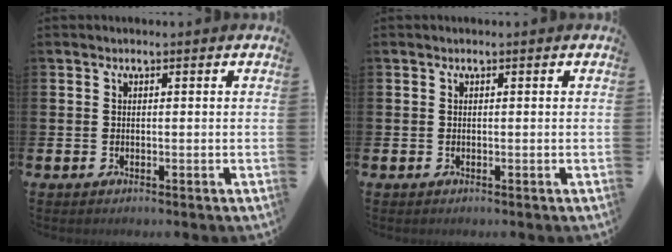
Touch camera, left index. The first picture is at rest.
{"total": 0.0}